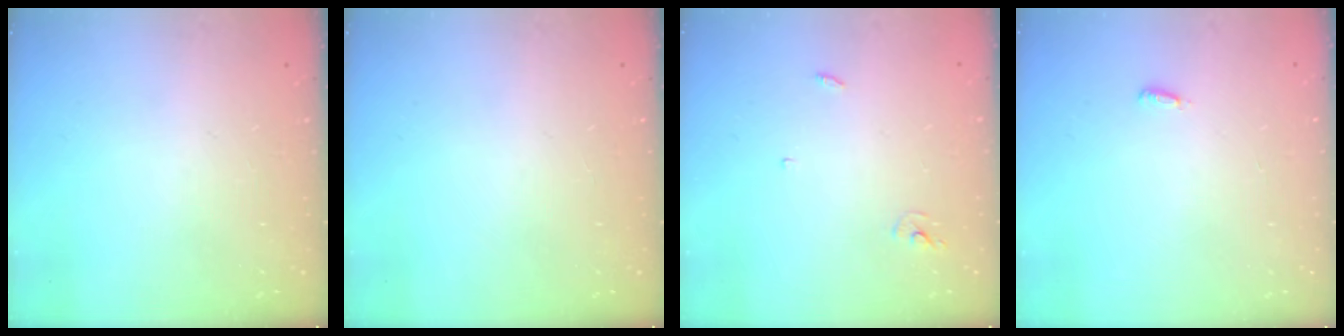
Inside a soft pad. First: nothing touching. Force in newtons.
{"total": 0.0}
{"total": 2.4, "press": 2.4, "slide": 0.2}
{"total": 2.9, "press": 2.8, "slide": 0.9}